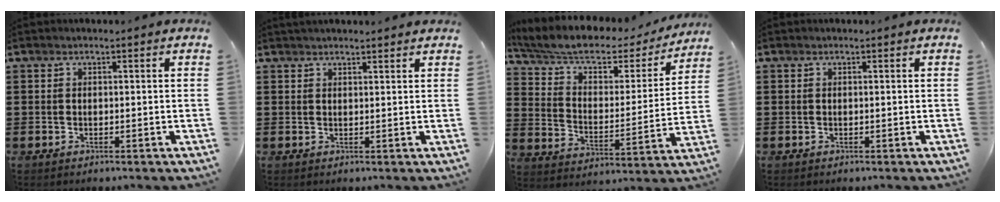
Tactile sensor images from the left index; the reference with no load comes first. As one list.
[{"total": 1.5, "force": [1.5, 0.4, 0.1], "torque": [-0.004, 0.003, 0.029]}, {"total": 6.5, "force": [4.9, 2.4, 3.4], "torque": [-0.089, -0.030, 0.082]}, {"total": 0.0}]